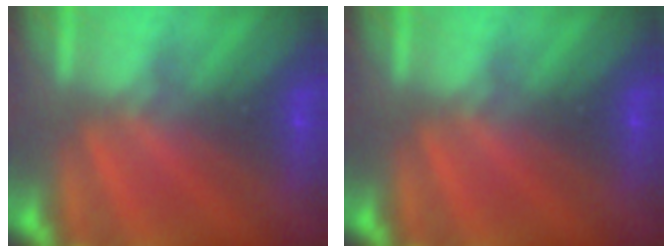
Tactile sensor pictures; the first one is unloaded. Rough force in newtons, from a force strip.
{"total": 0.0}